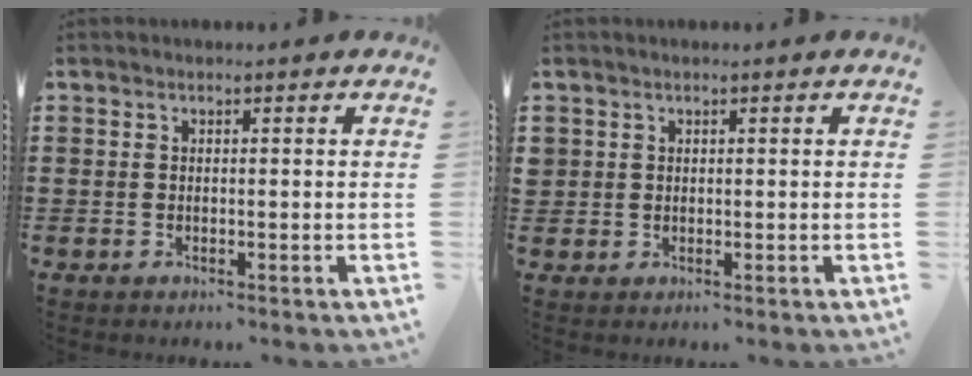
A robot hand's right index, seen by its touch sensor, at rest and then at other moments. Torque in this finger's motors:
{"motor_torque": [0.18, 1.03, 0.03, -0.01]}